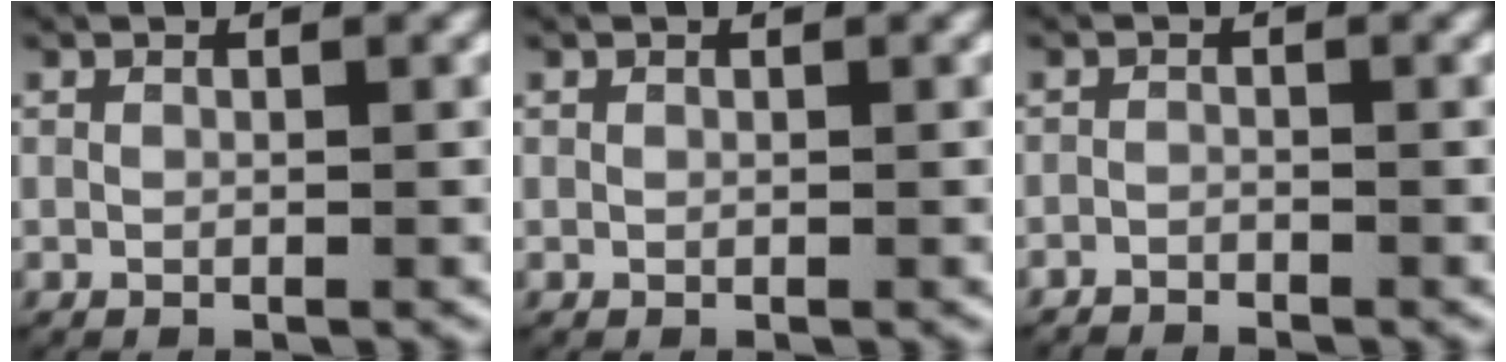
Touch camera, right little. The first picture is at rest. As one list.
[{"total": 0.0}, {"total": 1.8, "force": [-1.8, 0.4, 0.0], "torque": [-0.006, -0.012, -0.029]}]